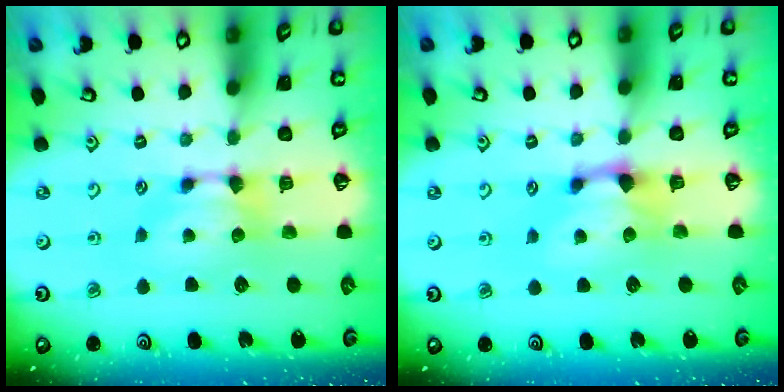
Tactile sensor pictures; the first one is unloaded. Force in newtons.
{"total": 1.0, "press": 0.3, "slide": 1.0}